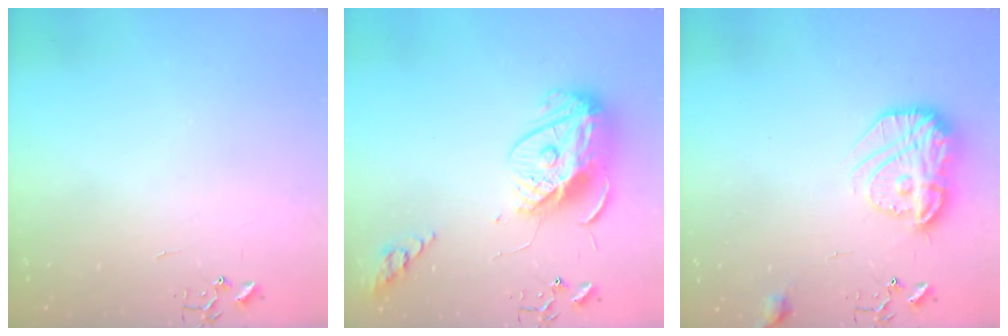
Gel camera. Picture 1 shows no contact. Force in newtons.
{"total": 16.5, "press": 16.4, "slide": 1.3}
{"total": 17.2, "press": 17.2, "slide": 1.1}